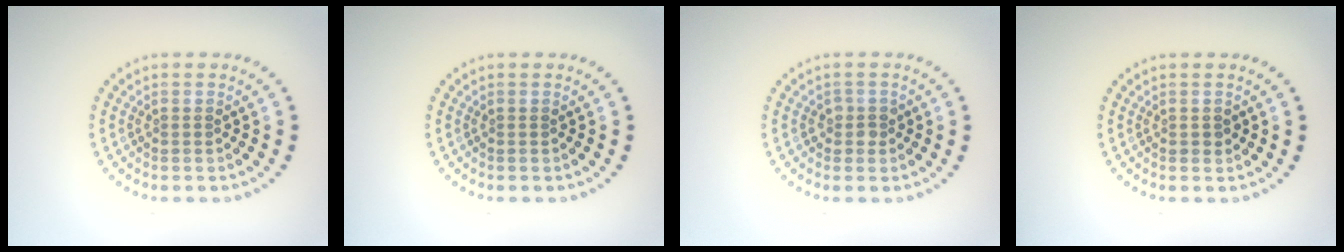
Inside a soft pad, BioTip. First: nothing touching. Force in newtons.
{"total": 0.0}
{"total": 1.3, "press": 1.1, "slide": 0.6}
{"total": 0.8, "press": 0.8, "slide": 0.1}